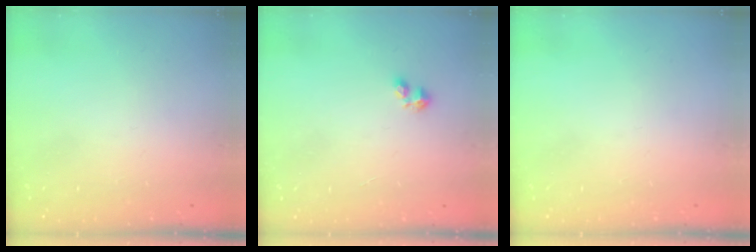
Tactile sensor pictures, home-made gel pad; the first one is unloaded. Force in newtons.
{"total": 2.4, "press": 2.3, "slide": 0.6}
{"total": 0.0}